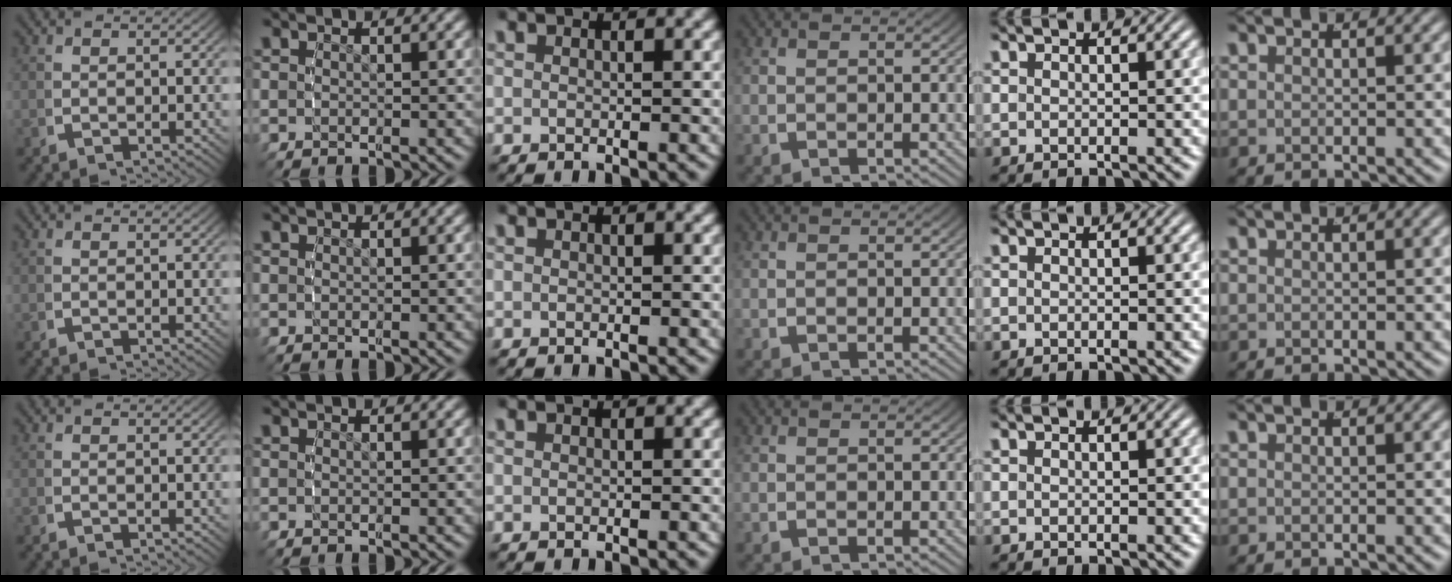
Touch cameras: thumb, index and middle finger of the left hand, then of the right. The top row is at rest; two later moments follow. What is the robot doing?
{"motion": "reach", "object": "jewelry box"}